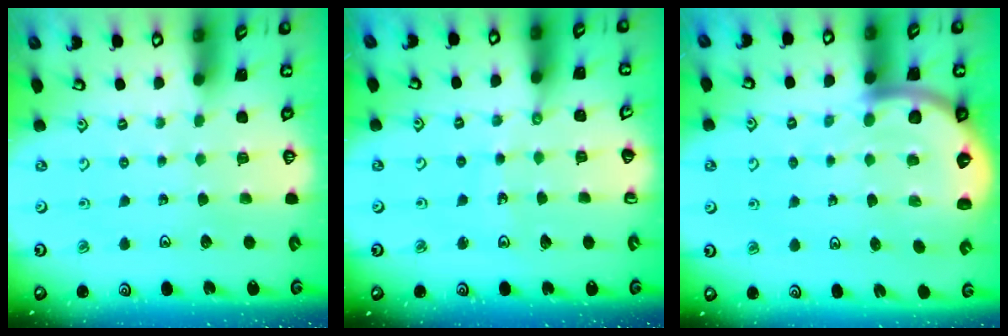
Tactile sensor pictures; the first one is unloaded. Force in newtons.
{"total": 7.0, "press": 7.0, "slide": 0.8}
{"total": 7.3, "press": 7.2, "slide": 1.1}